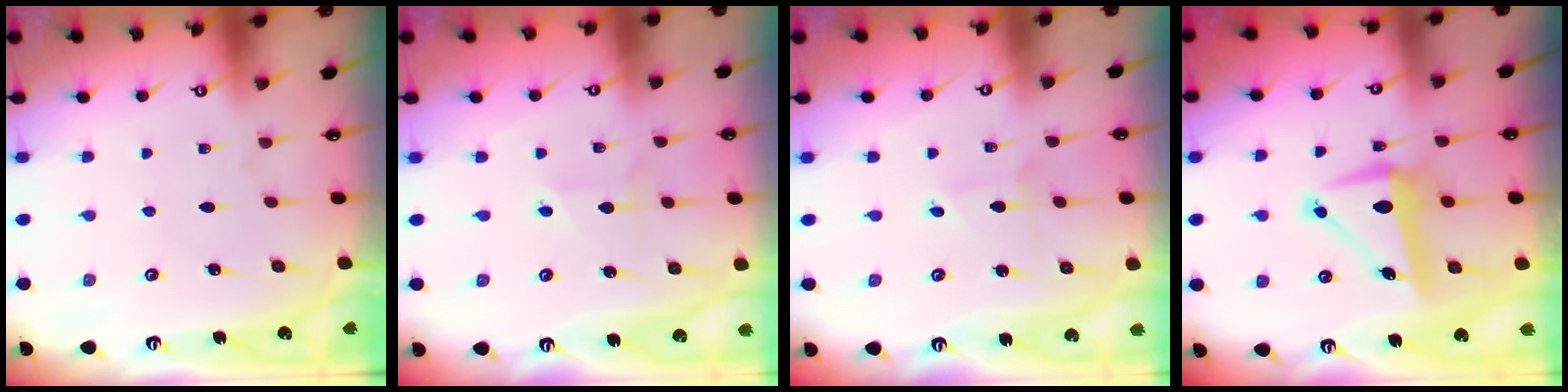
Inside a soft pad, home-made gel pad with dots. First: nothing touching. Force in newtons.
{"total": 1.8, "press": 1.8, "slide": 0.1}
{"total": 2.0, "press": 2.0, "slide": 0.1}
{"total": 8.0, "press": 7.7, "slide": 2.2}